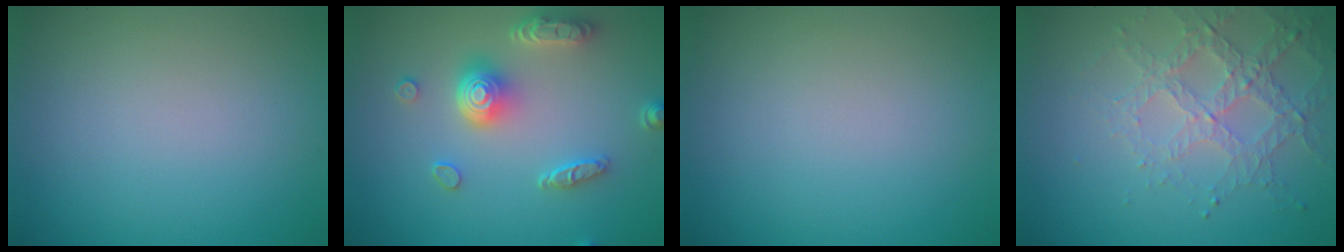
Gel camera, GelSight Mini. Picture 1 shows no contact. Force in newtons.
{"total": 4.8, "press": 3.7, "slide": 3.0}
{"total": 0.0}
{"total": 3.1, "press": 3.1, "slide": 0.7}